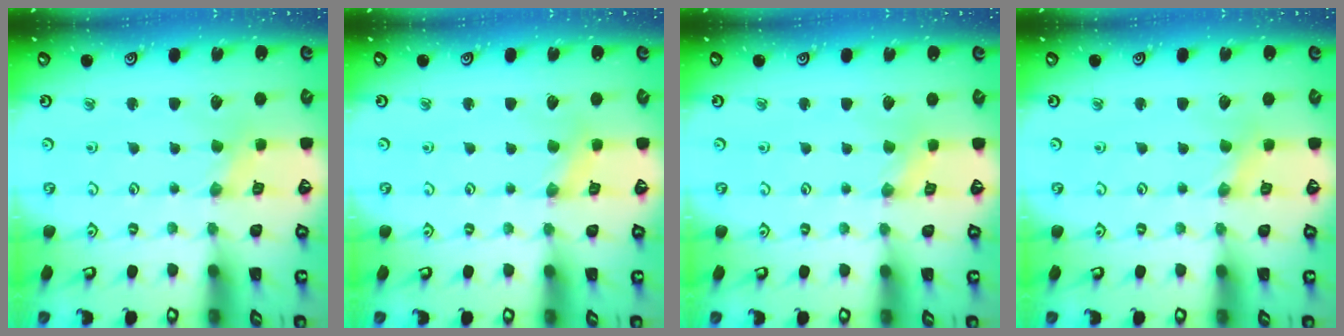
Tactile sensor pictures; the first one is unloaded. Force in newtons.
{"total": 0.8, "press": 0.8, "slide": 0.3}
{"total": 0.8, "press": 0.8, "slide": 0.2}
{"total": 0.9, "press": 0.9, "slide": 0.2}